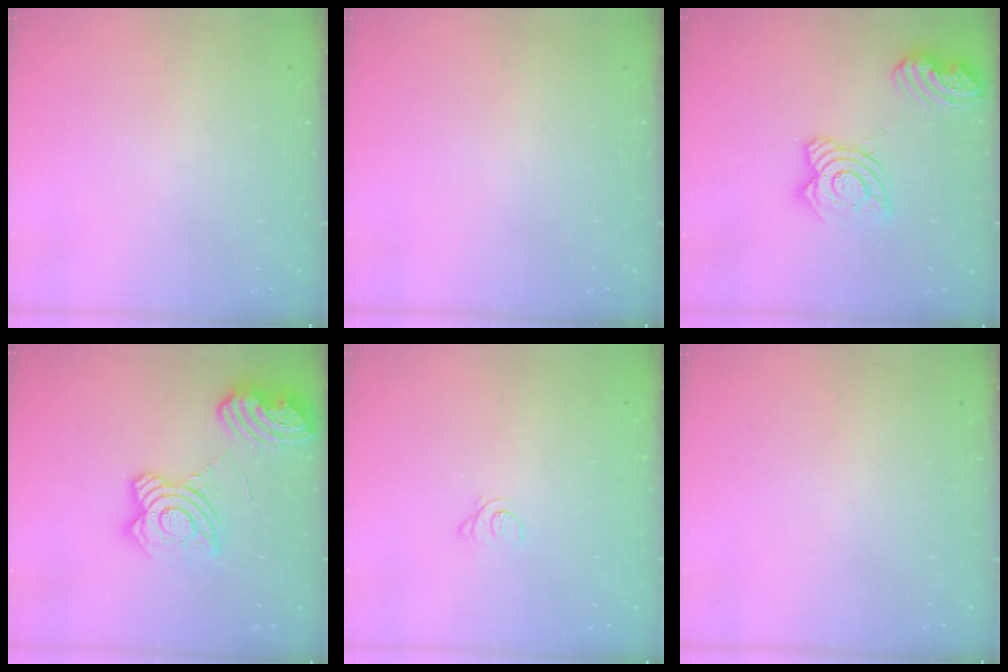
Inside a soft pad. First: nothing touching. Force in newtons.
{"total": 0.0}
{"total": 17.6, "press": 17.6, "slide": 1.4}
{"total": 22.4, "press": 22.3, "slide": 2.5}
{"total": 1.2, "press": 1.2, "slide": 0.1}
{"total": 0.0}